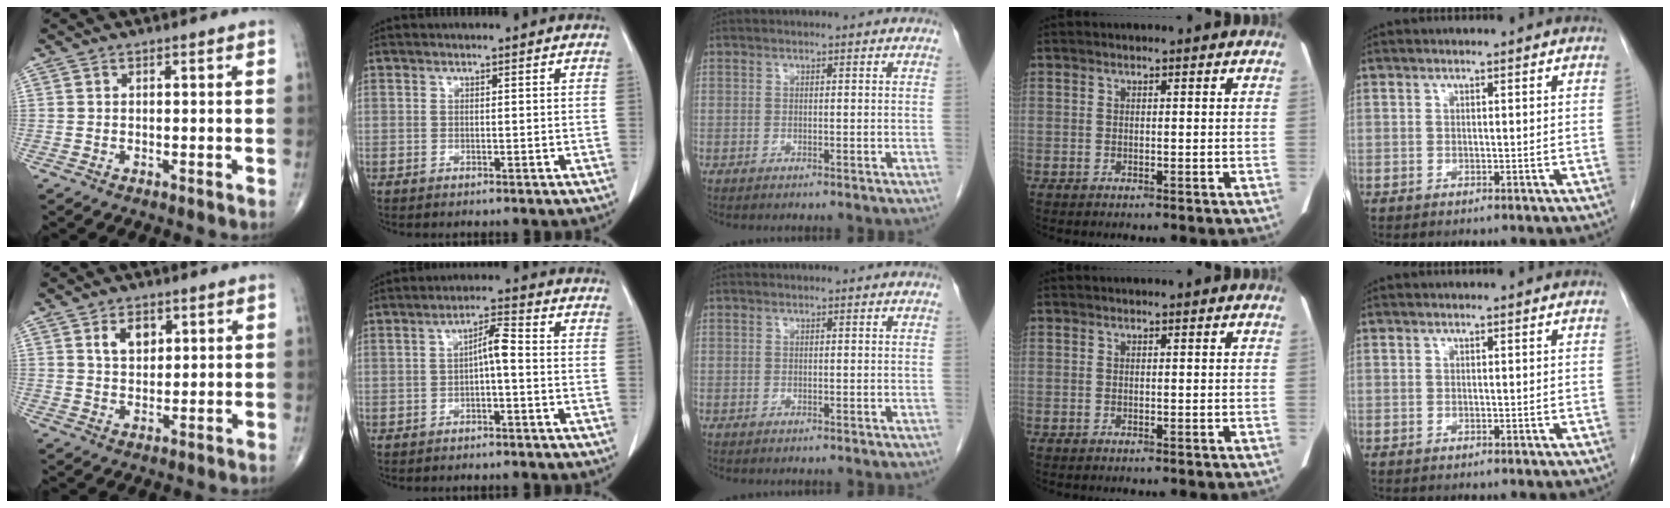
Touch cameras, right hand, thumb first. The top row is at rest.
{"thumb": {"total": 4.9, "force": [2.1, 3.1, 3.1], "torque": [-0.036, -0.012, 0.037]}, "index": {"total": 3.7, "force": [-0.4, 0.6, 3.6], "torque": [-0.061, 0.014, -0.006]}}